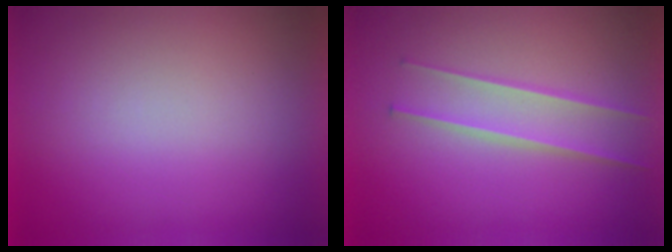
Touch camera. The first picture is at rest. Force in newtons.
{"total": 2.4}